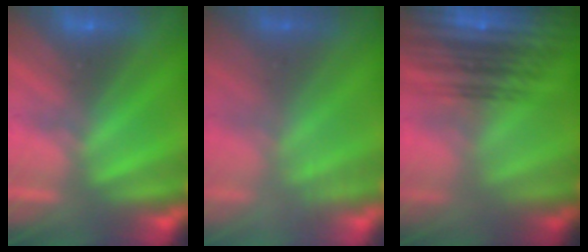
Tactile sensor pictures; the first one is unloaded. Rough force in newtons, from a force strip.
{"total": 2.4}
{"total": 7.7}